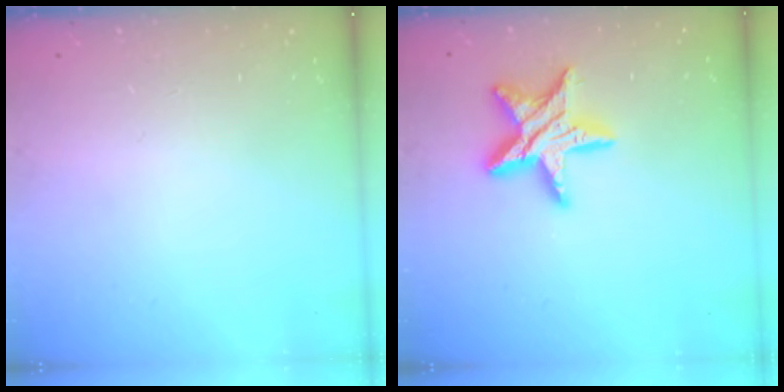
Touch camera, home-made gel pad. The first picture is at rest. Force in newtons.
{"total": 14.4, "press": 14.3, "slide": 0.8}